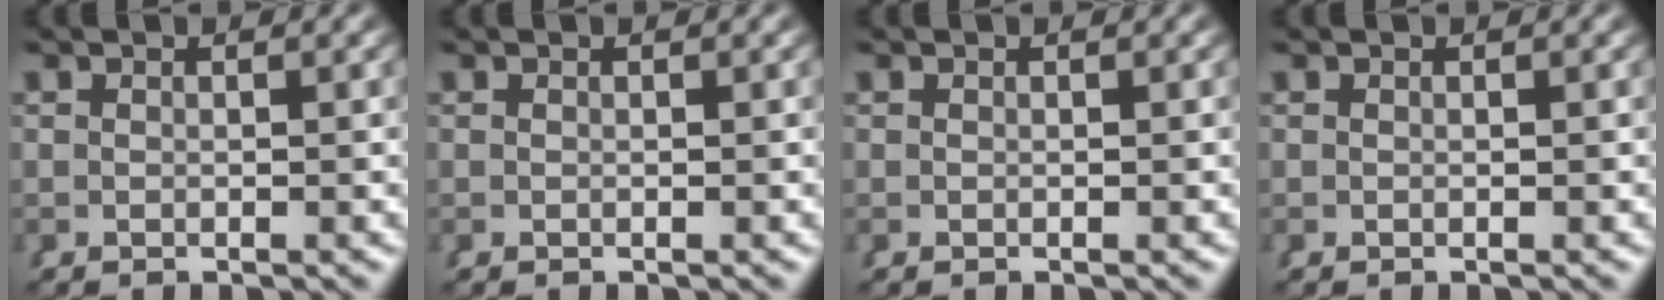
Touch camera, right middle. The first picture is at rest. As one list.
[{"total": 0.0}, {"total": 0.0}, {"total": 0.0}]